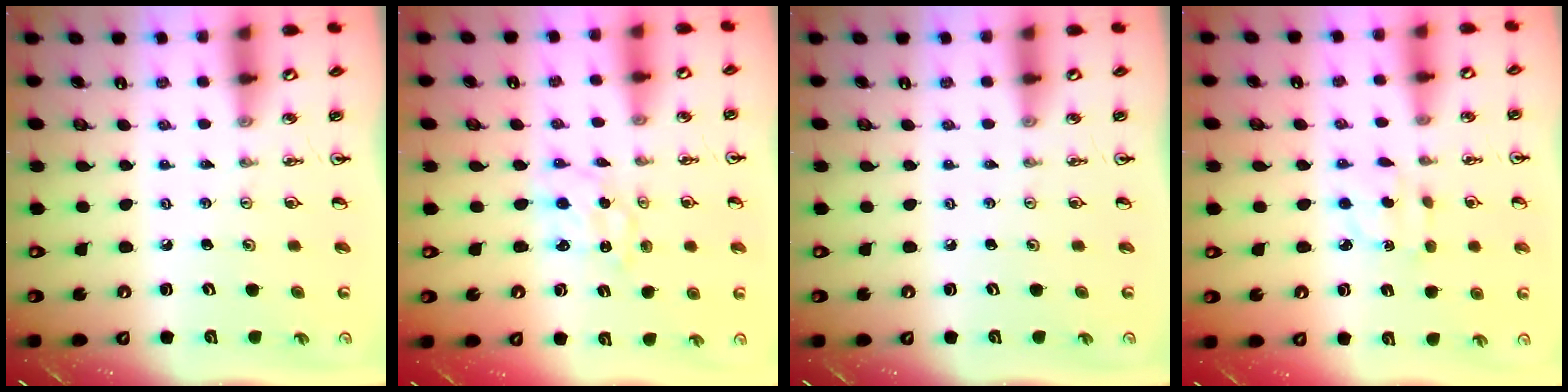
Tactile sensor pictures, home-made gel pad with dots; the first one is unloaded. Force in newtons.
{"total": 1.5, "press": 1.5, "slide": 0.1}
{"total": 0.0}
{"total": 3.2, "press": 3.2, "slide": 0.4}